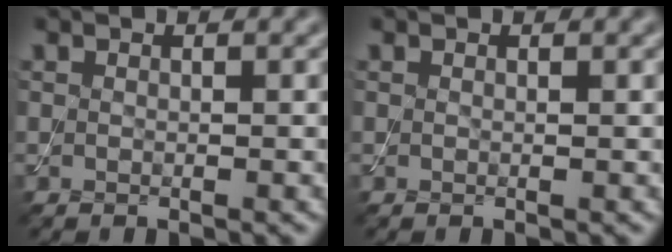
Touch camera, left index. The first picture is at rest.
{"total": 0.0}